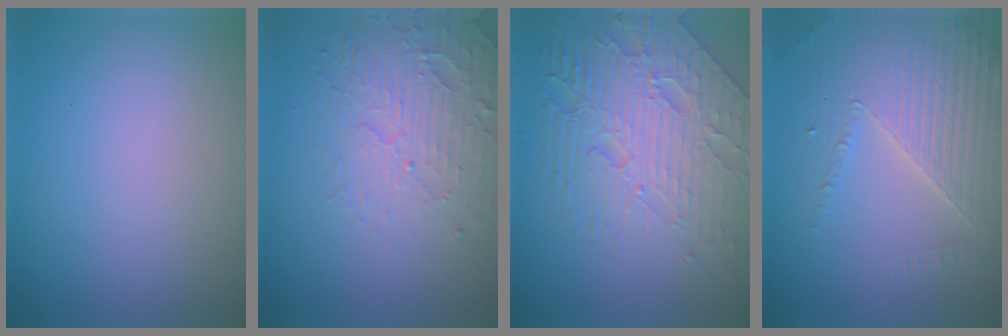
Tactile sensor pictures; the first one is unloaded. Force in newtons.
{"total": 5.2, "press": 3.2, "slide": 4.0}
{"total": 7.9, "press": 5.8, "slide": 5.3}
{"total": 4.4, "press": 3.9, "slide": 2.1}